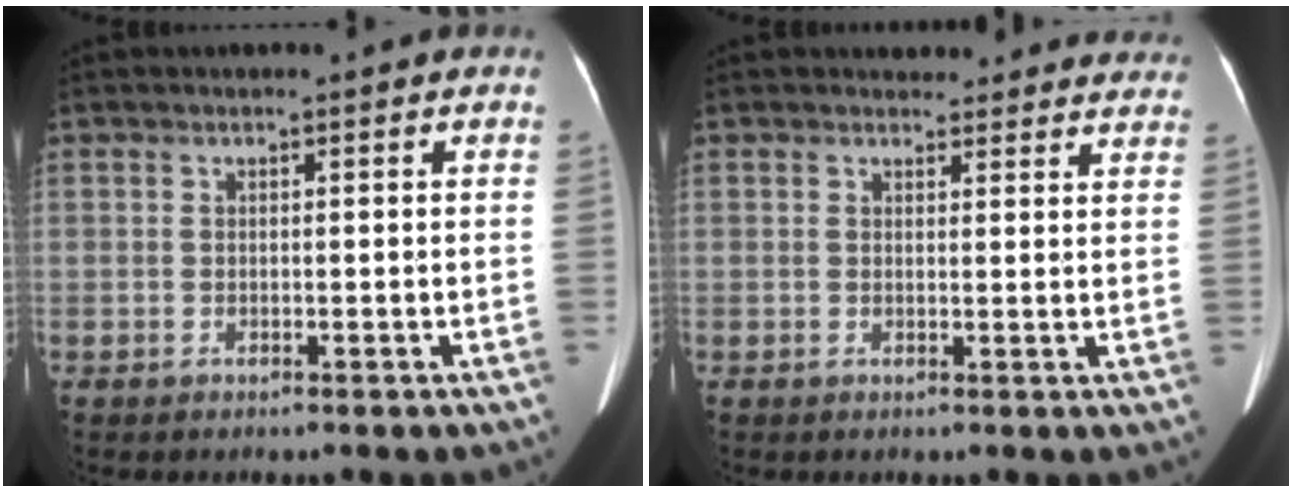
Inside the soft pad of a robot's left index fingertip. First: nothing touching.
{"total": 11.6, "force": [11.0, 3.5, 1.3], "torque": [0.022, -0.001, 0.099]}